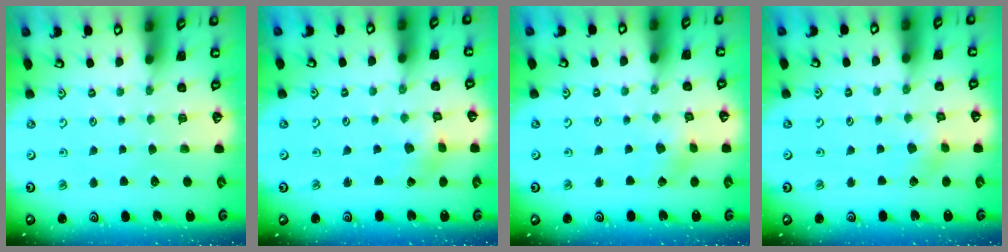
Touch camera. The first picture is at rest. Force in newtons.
{"total": 1.1, "press": 1.0, "slide": 0.4}
{"total": 2.9, "press": 2.9, "slide": 0.3}
{"total": 3.1, "press": 3.0, "slide": 0.6}